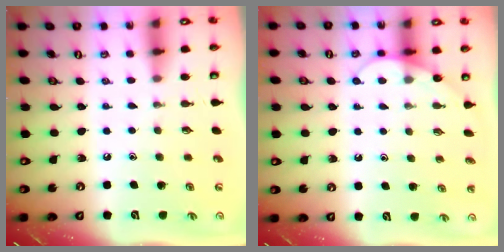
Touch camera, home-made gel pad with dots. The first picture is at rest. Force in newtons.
{"total": 4.6, "press": 4.6, "slide": 0.3}